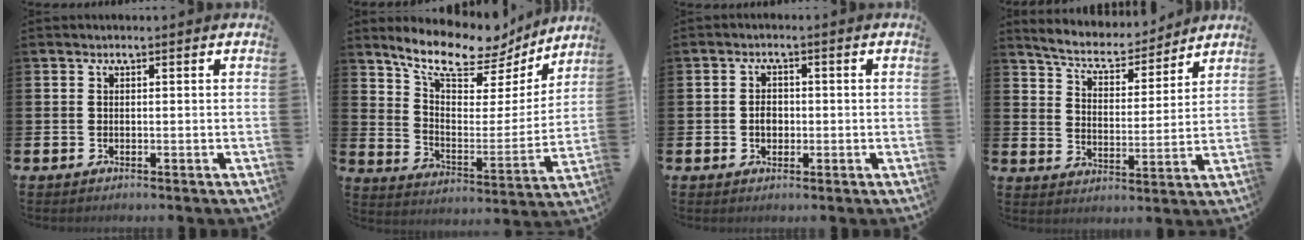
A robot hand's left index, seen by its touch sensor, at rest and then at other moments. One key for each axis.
{"total": 11.3, "fx": 9.8, "fy": 3.7, "fz": 4.1, "tx": -0.104, "ty": -0.067, "tz": 0.167}
{"total": 2.2, "fx": -0.3, "fy": 1.8, "fz": 1.3, "tx": -0.013, "ty": 0.002, "tz": -0.011}
{"total": 6.4, "fx": 5.9, "fy": 1.7, "fz": 1.6, "tx": -0.053, "ty": -0.045, "tz": 0.098}